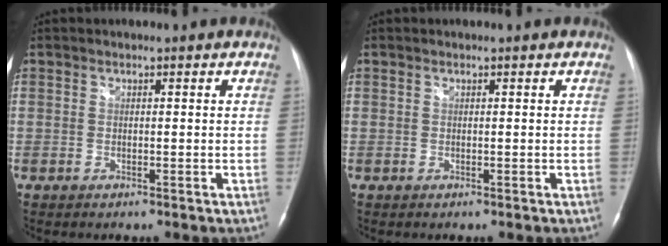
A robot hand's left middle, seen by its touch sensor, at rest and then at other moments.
{"total": 0.0}